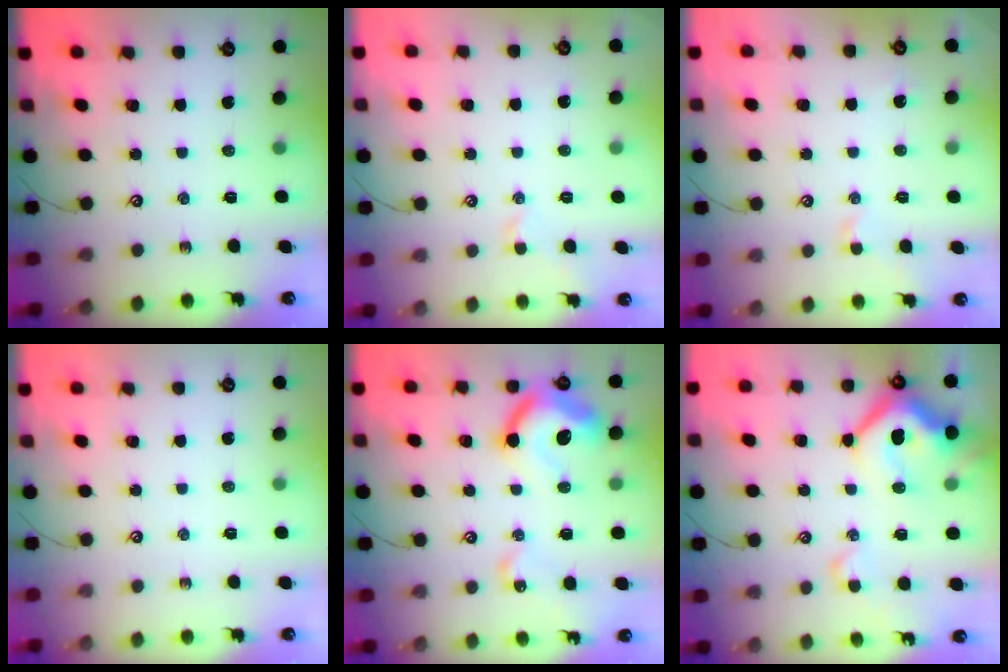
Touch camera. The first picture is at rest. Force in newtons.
{"total": 0.7, "press": 0.3, "slide": 0.7}
{"total": 0.9, "press": 0.7, "slide": 0.6}
{"total": 0.0}
{"total": 16.8, "press": 16.7, "slide": 1.7}
{"total": 16.4, "press": 16.2, "slide": 2.5}